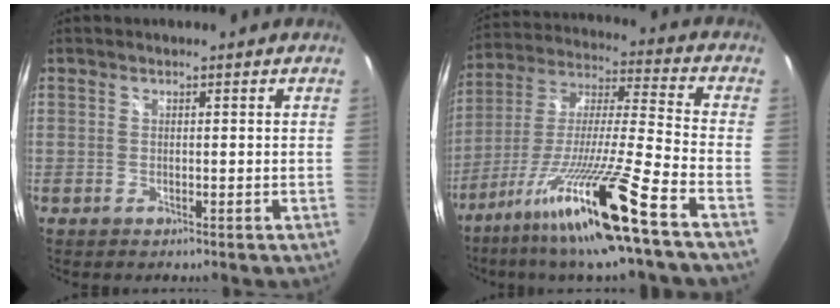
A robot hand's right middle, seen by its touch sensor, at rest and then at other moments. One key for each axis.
{"total": 20.3, "fx": -13.7, "fy": -1.6, "fz": 14.9, "tx": -0.277, "ty": -0.045, "tz": -0.240}